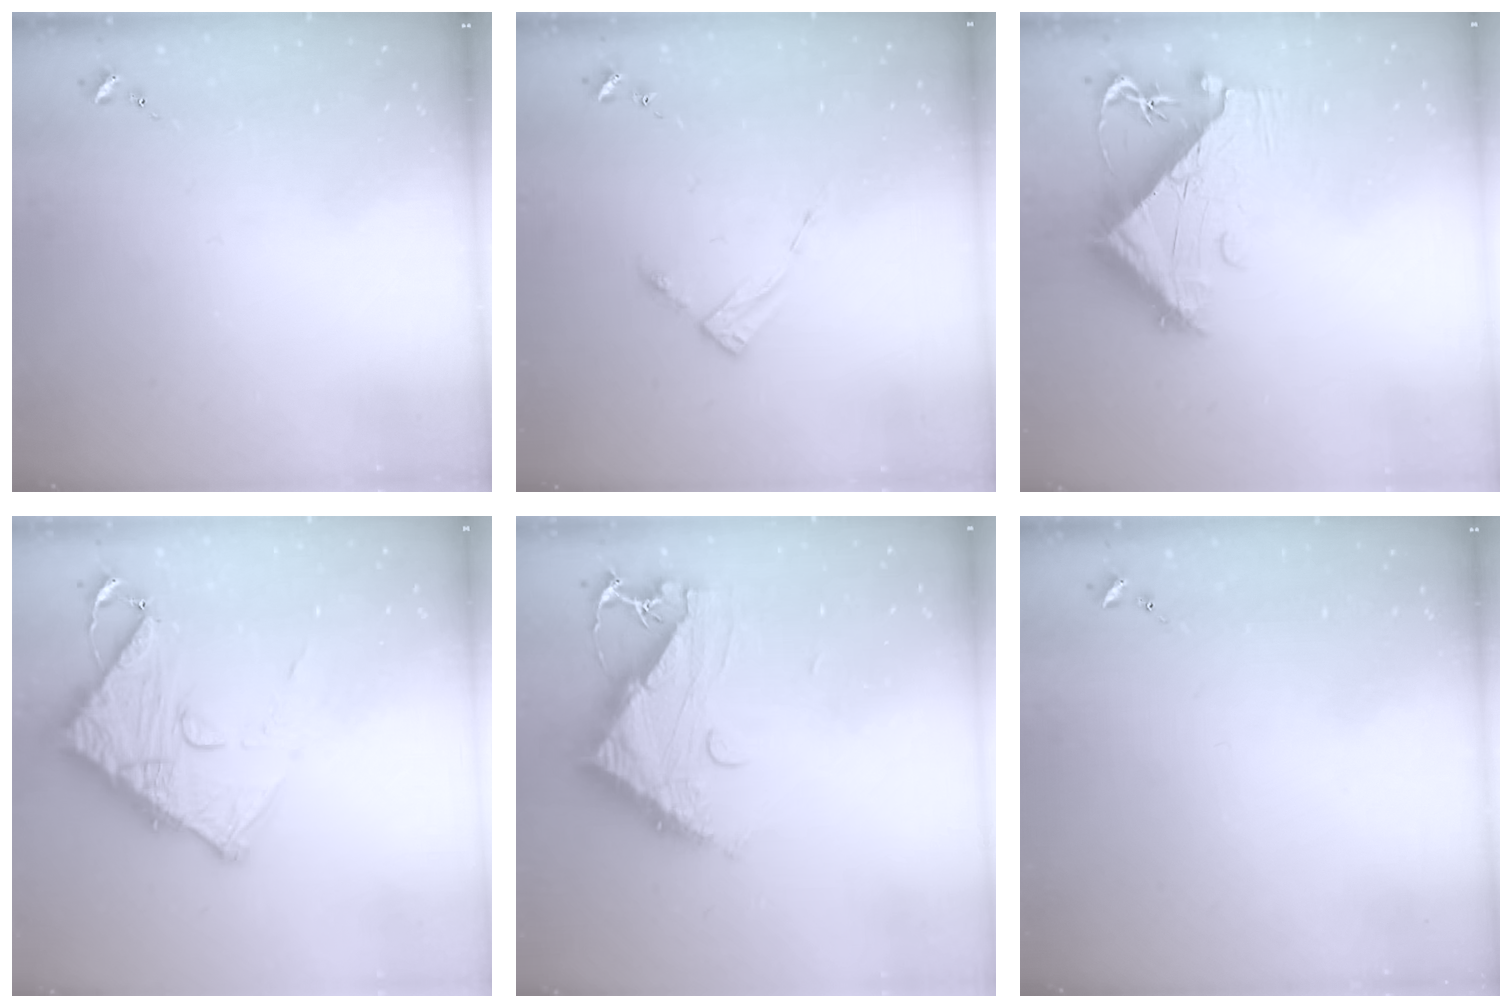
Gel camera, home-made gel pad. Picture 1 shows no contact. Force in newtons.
{"total": 2.8, "press": 2.8, "slide": 0.4}
{"total": 9.1, "press": 9.1, "slide": 1.1}
{"total": 14.0, "press": 13.9, "slide": 1.3}
{"total": 11.6, "press": 11.6, "slide": 1.1}
{"total": 0.0}